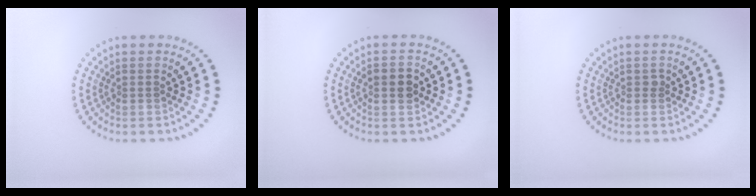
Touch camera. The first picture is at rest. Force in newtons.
{"total": 2.5, "press": 2.5, "slide": 0.2}
{"total": 0.5, "press": 0.4, "slide": 0.3}